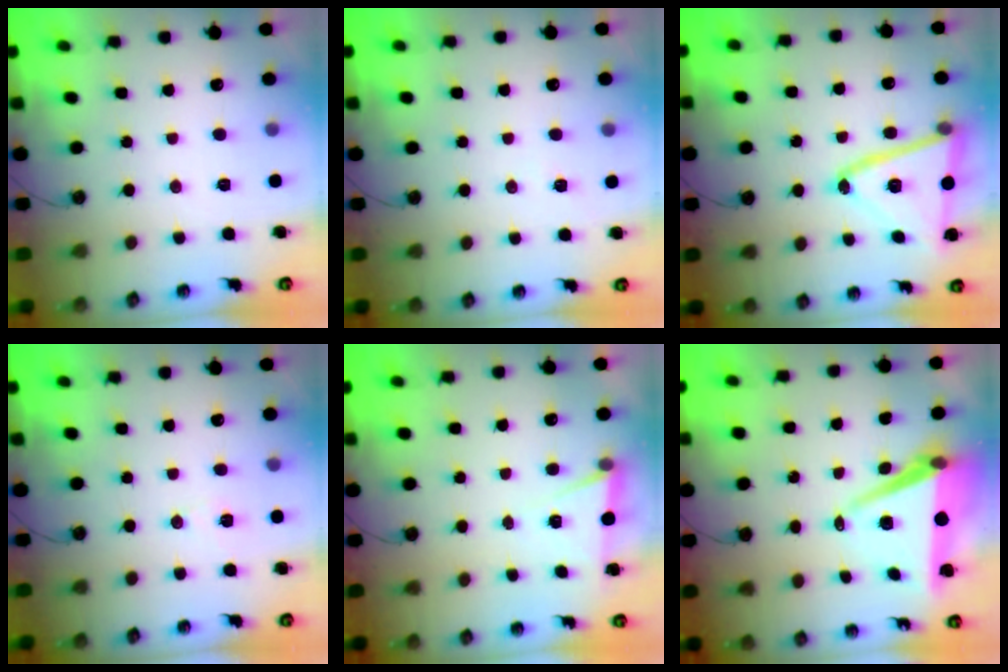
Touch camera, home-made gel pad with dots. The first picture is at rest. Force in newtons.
{"total": 4.5, "press": 2.9, "slide": 3.4}
{"total": 18.7, "press": 18.6, "slide": 2.1}
{"total": 6.3, "press": 4.6, "slide": 4.2}
{"total": 5.2, "press": 2.7, "slide": 4.5}
{"total": 8.7, "press": 7.5, "slide": 4.3}